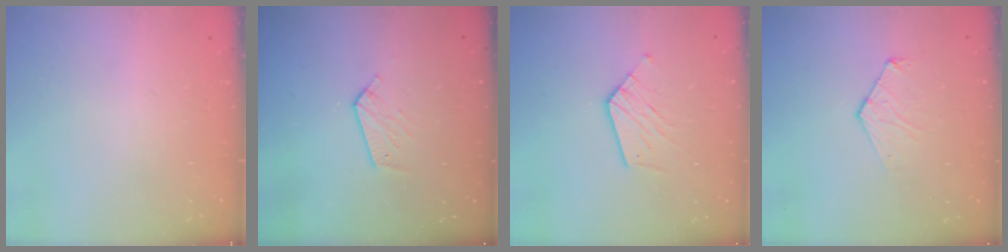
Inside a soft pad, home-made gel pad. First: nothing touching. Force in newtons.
{"total": 5.4, "press": 5.3, "slide": 0.5}
{"total": 8.9, "press": 8.9, "slide": 0.5}
{"total": 6.4, "press": 6.3, "slide": 0.6}